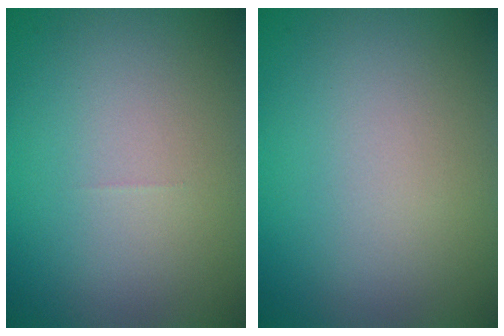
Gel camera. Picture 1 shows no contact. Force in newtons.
{"total": 0.0}